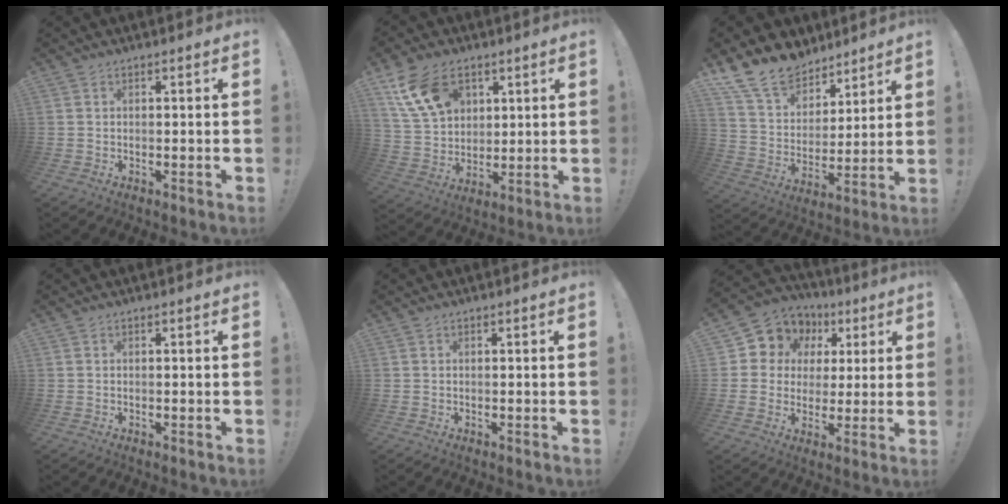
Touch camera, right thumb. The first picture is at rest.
{"total": 15.3, "force": [7.7, 10.5, 8.1], "torque": [-0.144, -0.030, 0.153]}
{"total": 15.5, "force": [12.2, 8.3, 4.8], "torque": [-0.101, -0.090, 0.232]}
{"total": 0.0}
{"total": 0.0}
{"total": 9.4, "force": [3.5, 8.3, 2.5], "torque": [-0.037, -0.027, 0.074]}